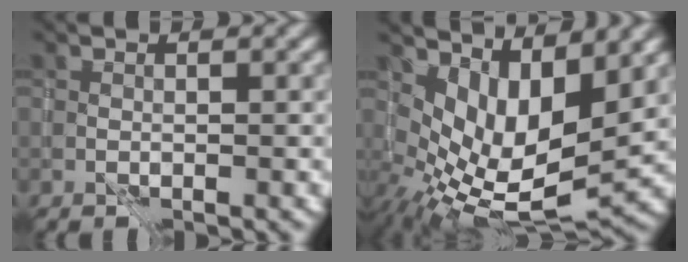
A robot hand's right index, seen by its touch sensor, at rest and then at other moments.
{"total": 9.0, "force": [2.0, 4.0, 7.8], "torque": [-0.150, -0.021, 0.047]}